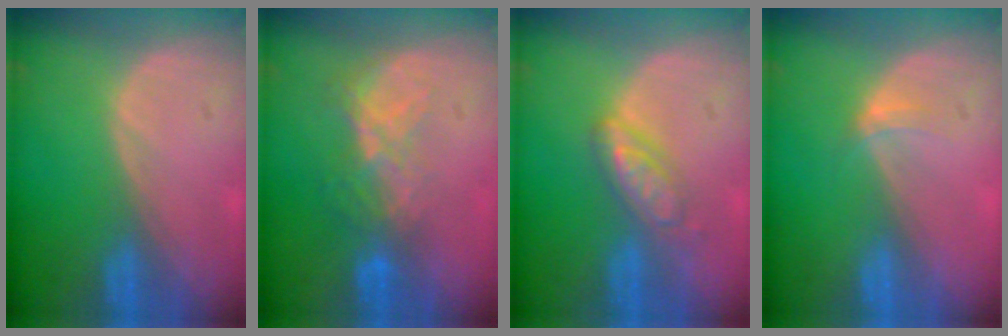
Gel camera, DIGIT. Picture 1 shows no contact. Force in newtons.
{"total": 6.4, "press": 5.6, "slide": 3.1}
{"total": 5.0, "press": 5.0, "slide": 0.2}
{"total": 1.9, "press": 1.5, "slide": 1.1}